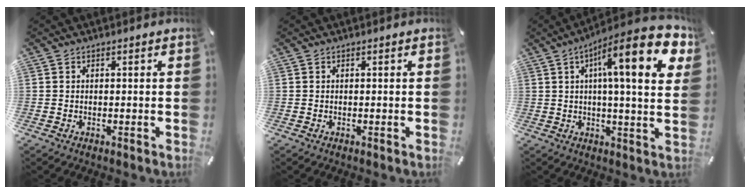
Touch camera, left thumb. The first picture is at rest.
{"total": 0.0}
{"total": 20.2, "force": [7.7, 4.5, 18.1], "torque": [-0.270, -0.036, 0.102]}